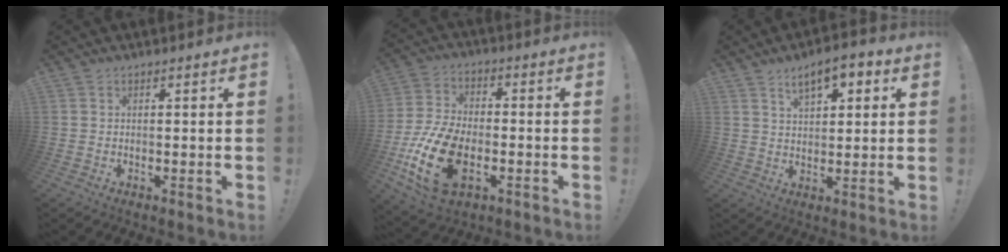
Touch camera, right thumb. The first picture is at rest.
{"total": 18.6, "force": [-6.1, 11.2, 13.5], "torque": [-0.260, 0.030, -0.094]}
{"total": 8.3, "force": [4.6, 3.9, 5.8], "torque": [-0.085, -0.013, 0.079]}